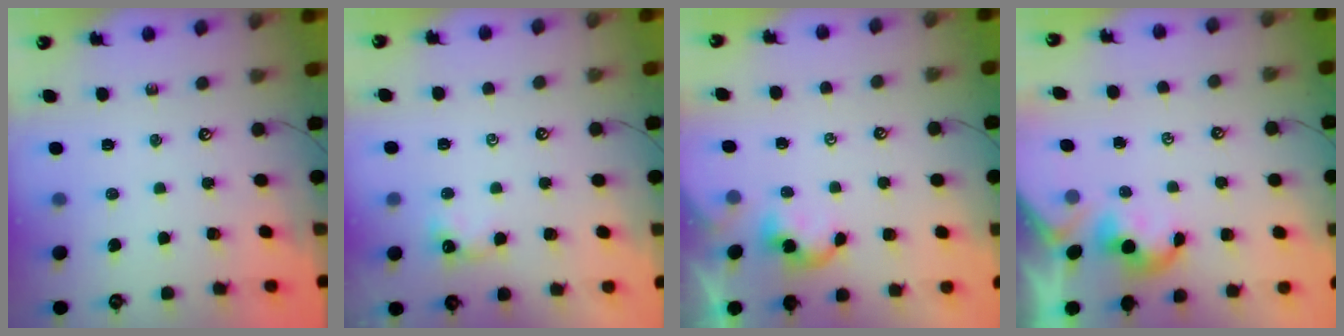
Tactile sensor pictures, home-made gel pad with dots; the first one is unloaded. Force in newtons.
{"total": 1.0, "press": 0.9, "slide": 0.4}
{"total": 1.9, "press": 1.9, "slide": 0.1}
{"total": 0.0}